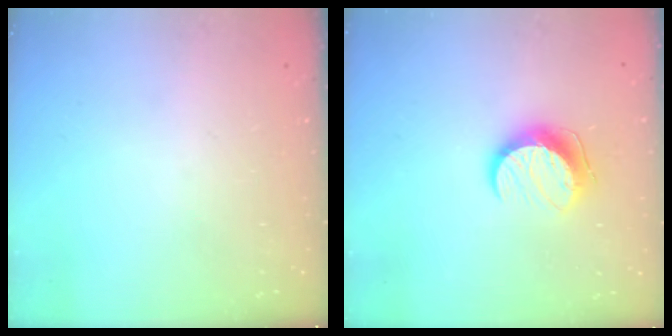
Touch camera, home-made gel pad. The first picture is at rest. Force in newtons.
{"total": 11.6, "press": 11.6, "slide": 0.5}